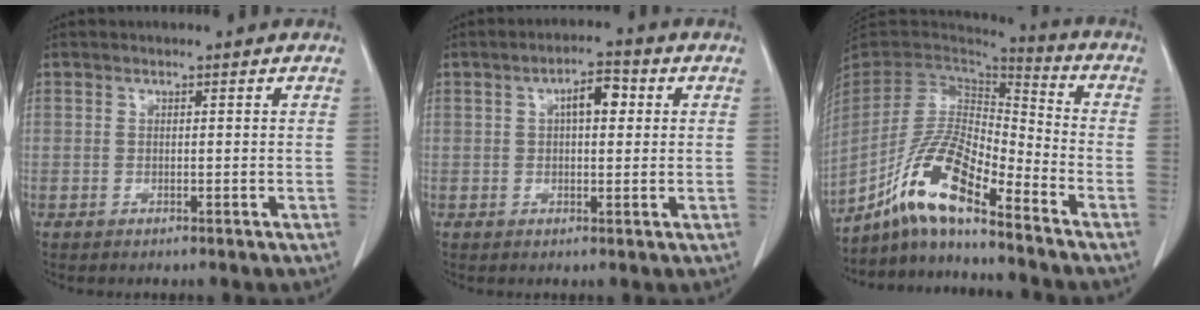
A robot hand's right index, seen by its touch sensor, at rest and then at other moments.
{"total": 4.6, "force": [1.1, 1.8, 4.1], "torque": [-0.066, 0.014, 0.016]}
{"total": 13.5, "force": [-8.8, 2.6, 9.8], "torque": [-0.198, 0.008, -0.164]}